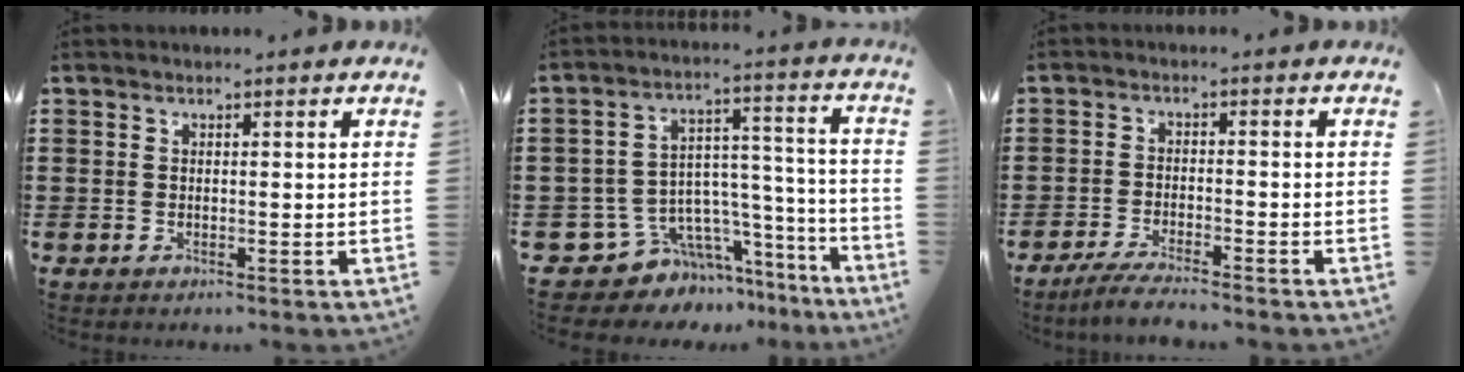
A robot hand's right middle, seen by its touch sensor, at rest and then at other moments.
{"total": 8.1, "force": [-5.8, 5.4, 1.6], "torque": [-0.055, 0.003, -0.105]}
{"total": 3.3, "force": [-3.0, 0.0, 1.4], "torque": [-0.031, -0.003, -0.061]}